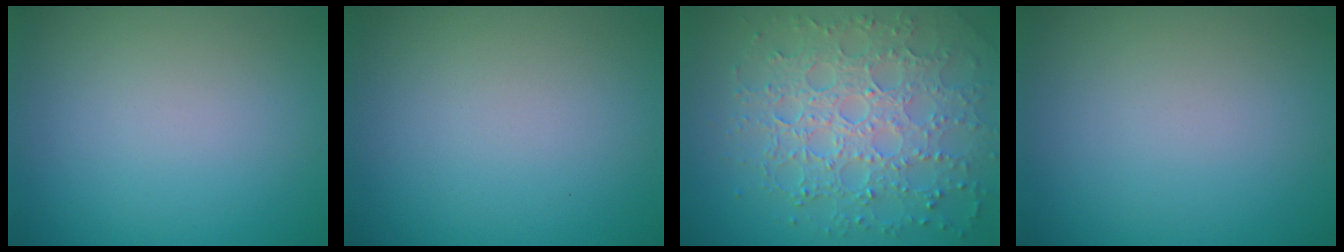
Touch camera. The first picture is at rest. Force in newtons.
{"total": 0.0}
{"total": 7.7, "press": 5.7, "slide": 5.2}
{"total": 0.0}